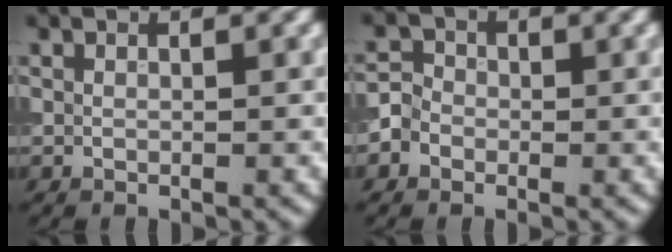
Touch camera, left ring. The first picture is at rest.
{"total": 2.8, "force": [-0.9, 2.5, 0.9], "torque": [-0.002, 0.012, -0.030]}